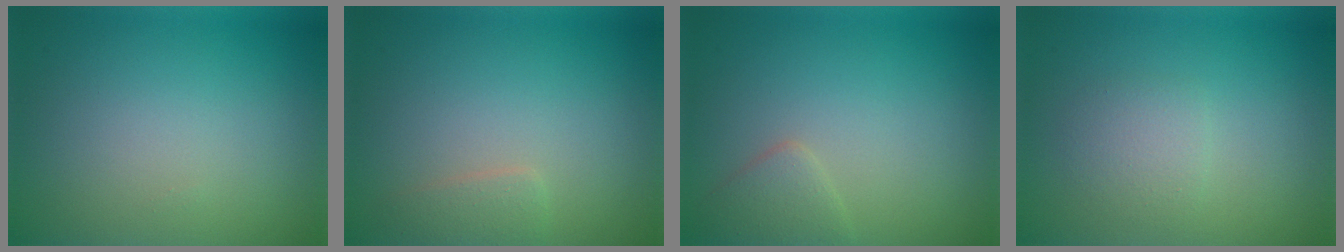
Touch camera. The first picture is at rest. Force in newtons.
{"total": 1.3, "press": 1.3, "slide": 0.1}
{"total": 1.8, "press": 1.8, "slide": 0.0}
{"total": 1.9, "press": 1.9, "slide": 0.0}